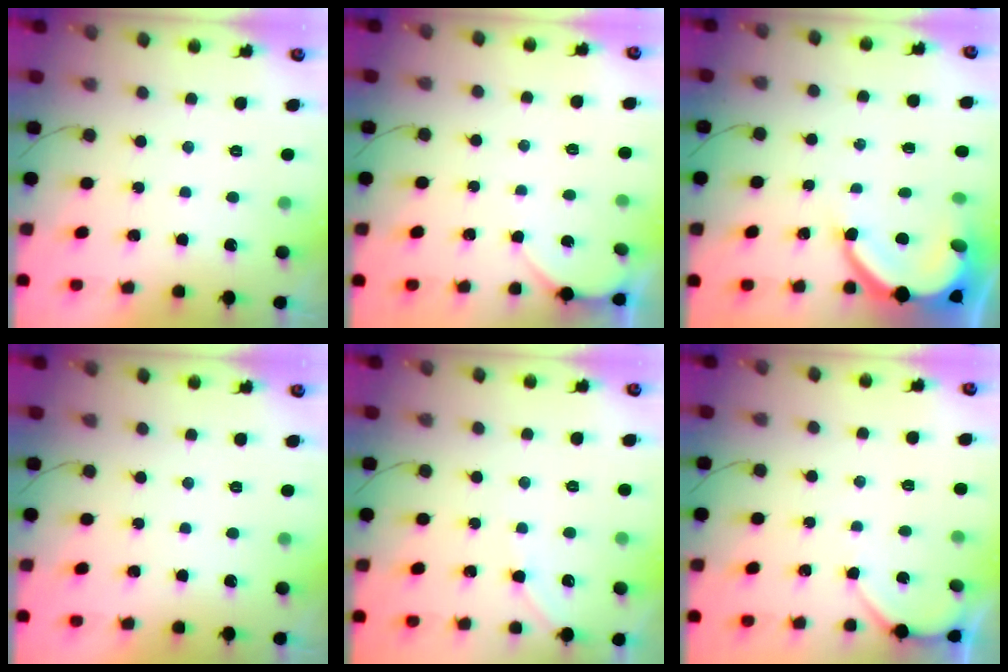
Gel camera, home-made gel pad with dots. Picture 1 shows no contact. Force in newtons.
{"total": 1.9, "press": 1.9, "slide": 0.3}
{"total": 9.2, "press": 9.2, "slide": 1.0}
{"total": 0.0}
{"total": 3.8, "press": 3.8, "slide": 0.6}
{"total": 2.7, "press": 2.6, "slide": 0.4}